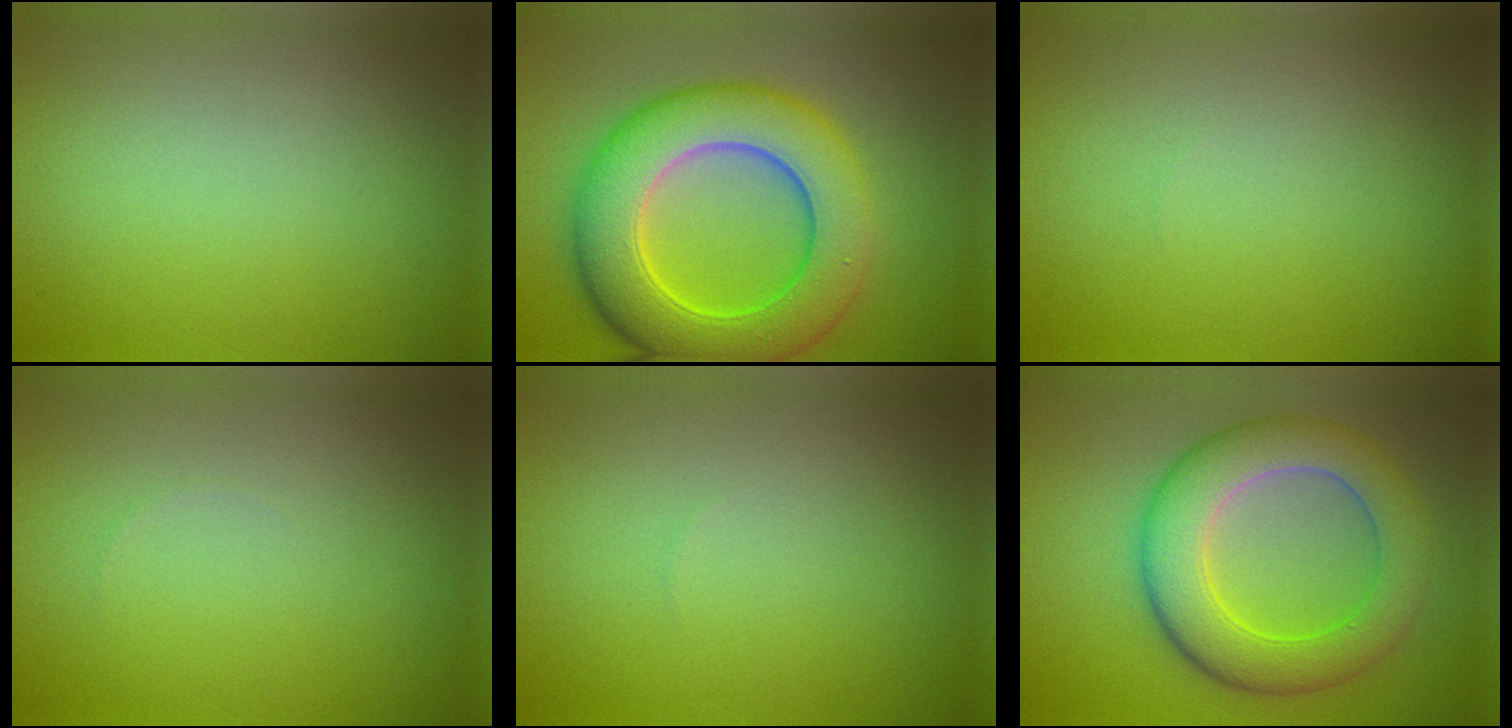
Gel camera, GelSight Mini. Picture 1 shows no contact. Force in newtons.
{"total": 10.6, "press": 10.6, "slide": 0.3}
{"total": 0.0}
{"total": 0.0}
{"total": 0.0}
{"total": 7.8, "press": 7.8, "slide": 0.4}